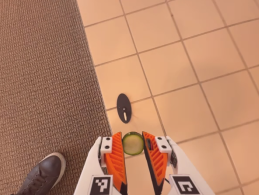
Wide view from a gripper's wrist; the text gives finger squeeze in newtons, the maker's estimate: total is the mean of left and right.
{"total": 7.0, "left": 6.7, "right": 7.3}